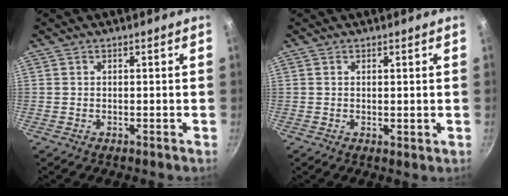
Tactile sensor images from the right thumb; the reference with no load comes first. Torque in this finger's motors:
{"motor_torque": [-0.26, 0.09, -0.37, -0.06, -0.03]}